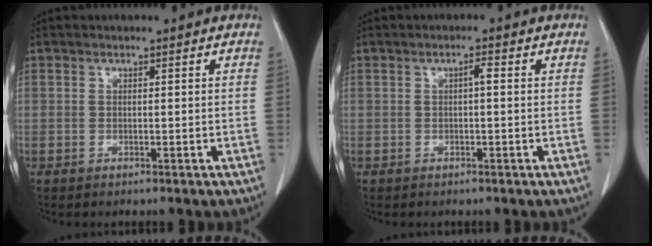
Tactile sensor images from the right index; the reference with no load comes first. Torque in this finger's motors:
{"motor_torque": [0.21, -0.12, 0.08, 0.03]}